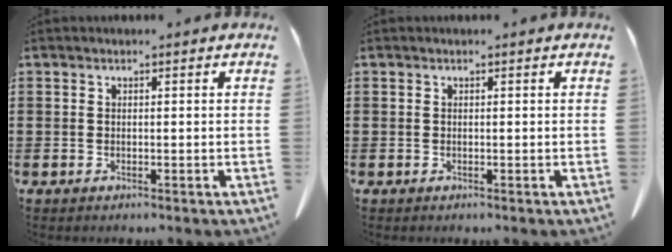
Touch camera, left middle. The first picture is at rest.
{"total": 0.0}